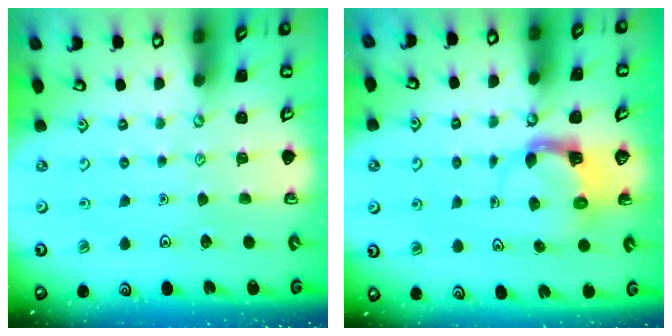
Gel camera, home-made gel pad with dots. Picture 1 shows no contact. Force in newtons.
{"total": 3.8, "press": 3.7, "slide": 0.6}